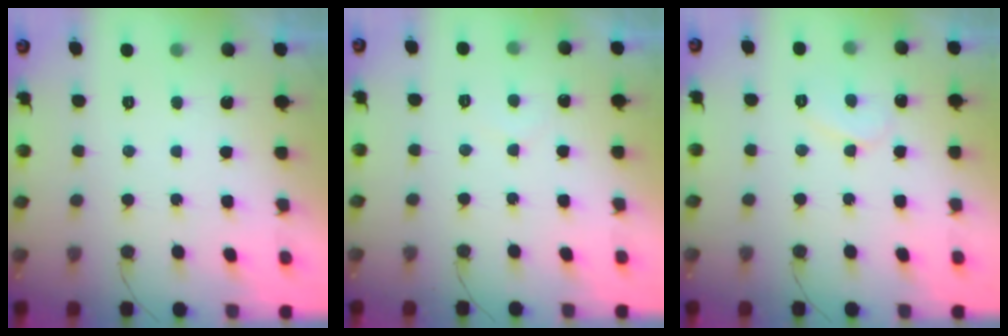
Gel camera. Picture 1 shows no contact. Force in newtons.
{"total": 3.3, "press": 3.3, "slide": 0.2}
{"total": 6.2, "press": 6.2, "slide": 0.5}